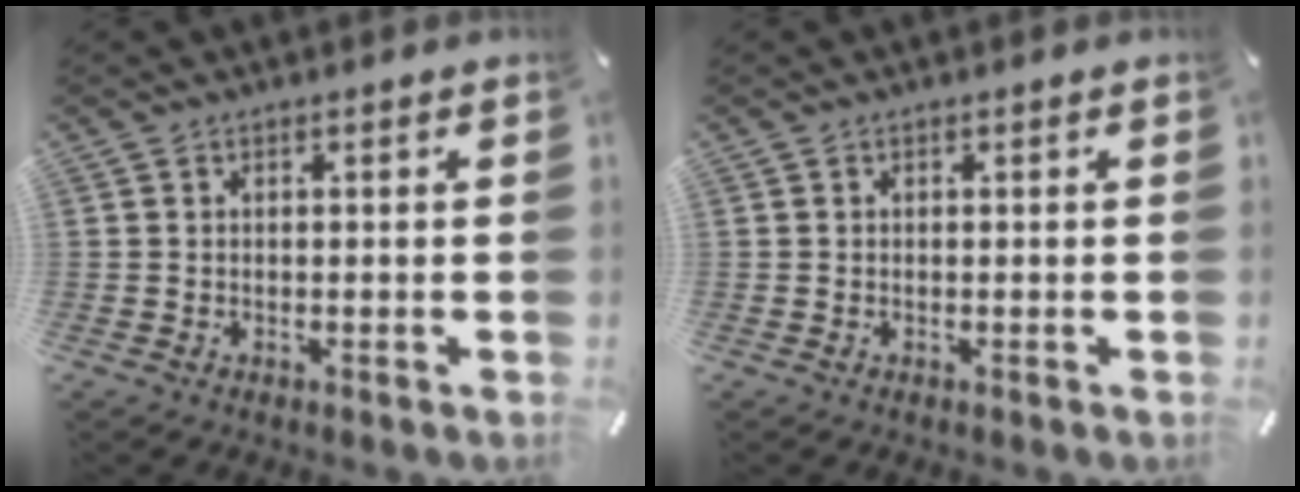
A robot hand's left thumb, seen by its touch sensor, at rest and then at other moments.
{"total": 0.0}